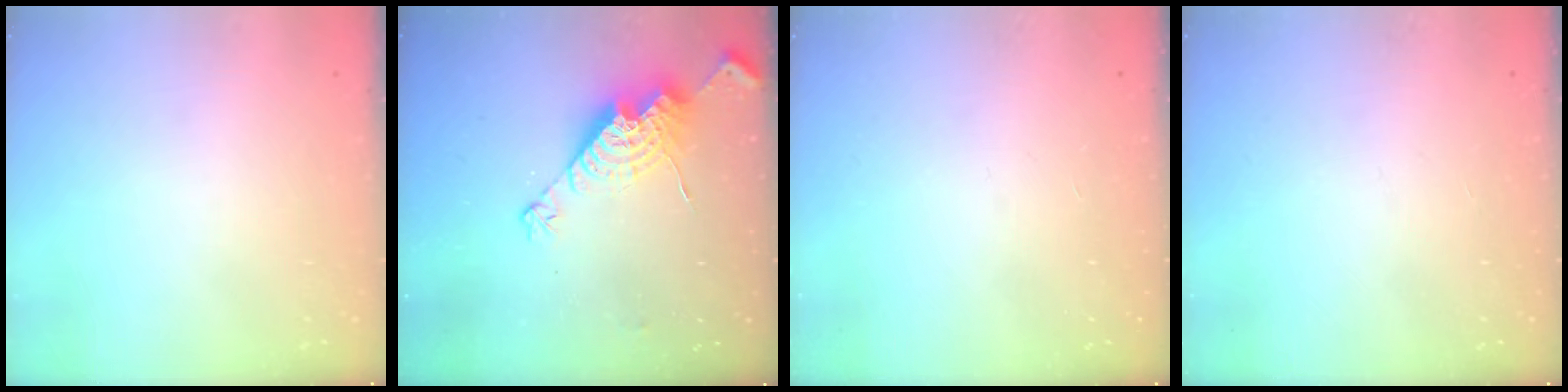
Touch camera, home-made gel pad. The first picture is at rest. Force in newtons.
{"total": 14.2, "press": 14.2, "slide": 1.2}
{"total": 0.0}
{"total": 0.0}